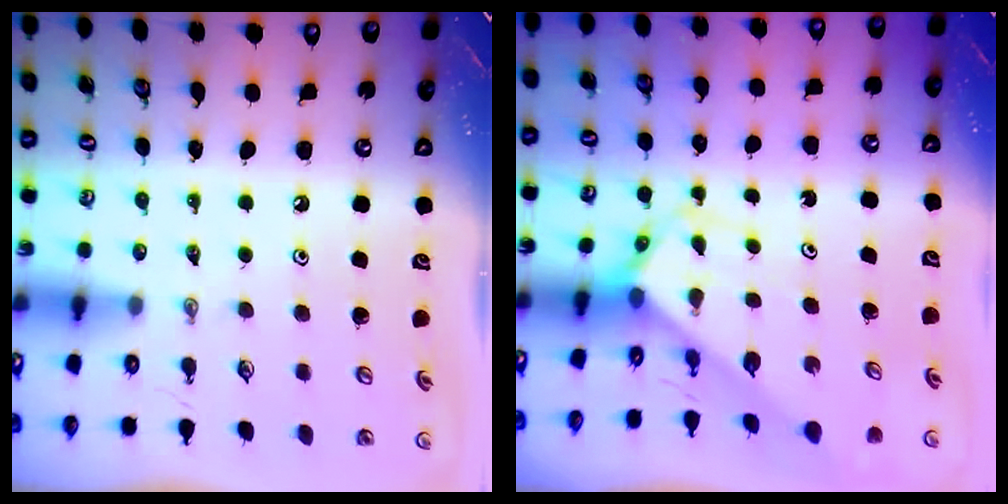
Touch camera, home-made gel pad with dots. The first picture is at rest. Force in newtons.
{"total": 2.8, "press": 2.8, "slide": 0.1}